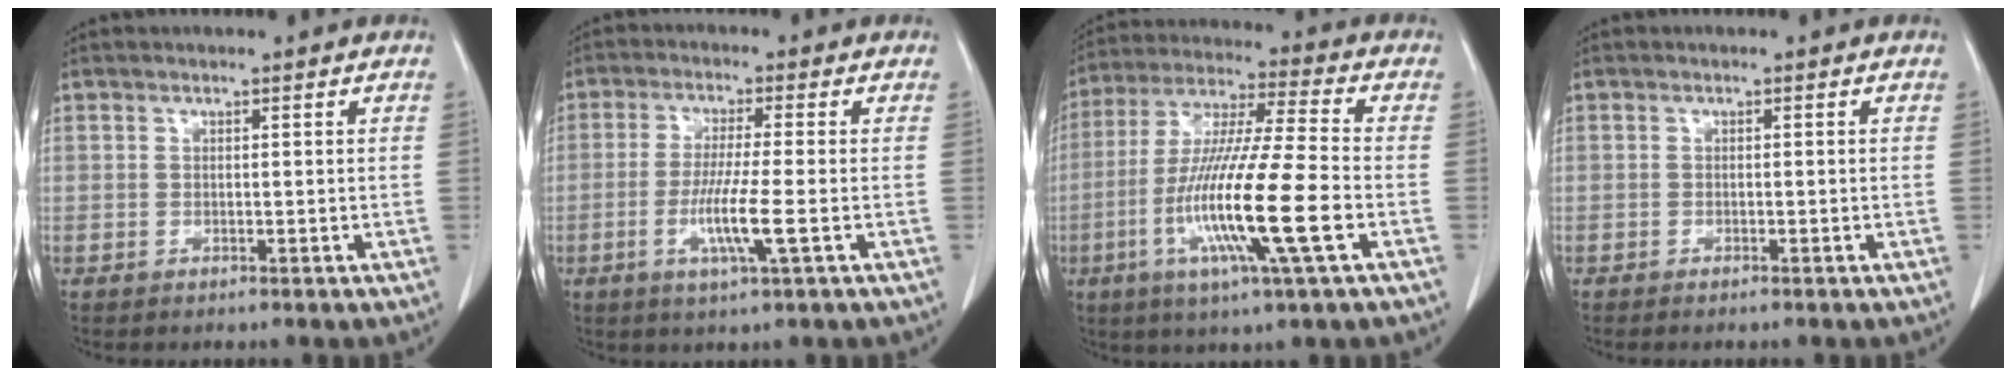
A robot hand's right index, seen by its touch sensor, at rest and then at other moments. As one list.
[{"total": 6.9, "force": [-1.9, -0.4, 6.7], "torque": [-0.128, -0.016, -0.037]}, {"total": 17.0, "force": [-4.9, -0.1, 16.3], "torque": [-0.323, -0.019, -0.095]}, {"total": 1.4, "force": [-1.1, 0.0, 0.8], "torque": [-0.013, -0.001, -0.012]}]